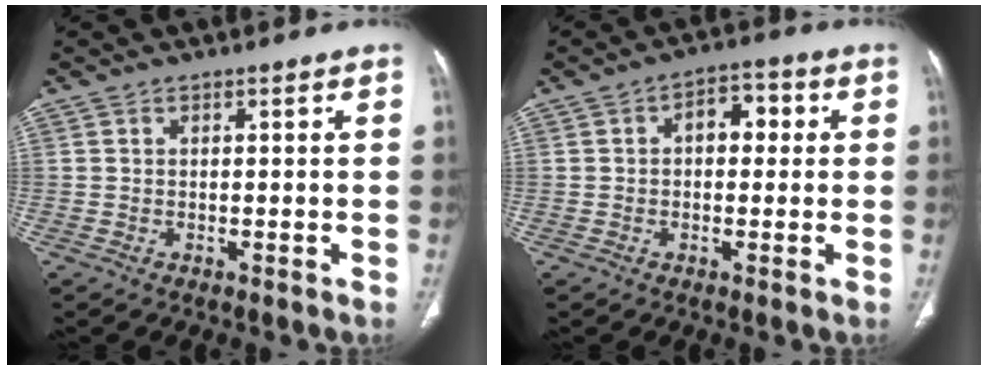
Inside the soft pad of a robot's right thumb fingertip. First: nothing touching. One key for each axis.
{"total": 3.3, "fx": 0.5, "fy": 2.2, "fz": 2.4, "tx": -0.026, "ty": 0.013, "tz": 0.003}